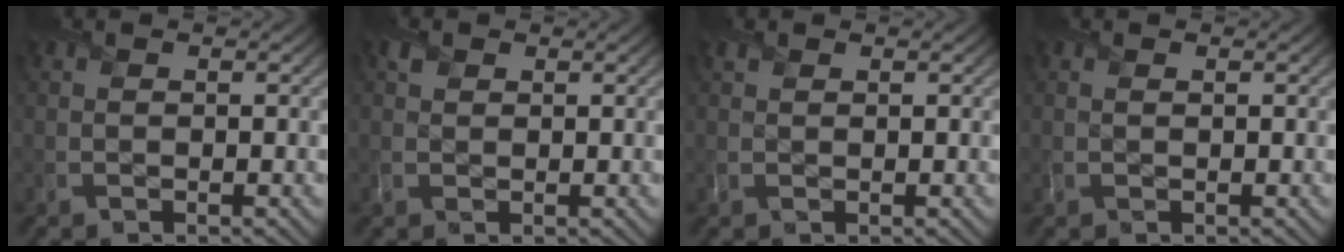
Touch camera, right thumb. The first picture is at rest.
{"total": 1.1, "force": [0.6, 0.9, 0.1], "torque": [-0.001, -0.001, 0.012]}
{"total": 0.5, "force": [0.4, 0.3, 0.0], "torque": [-0.005, -0.001, 0.010]}
{"total": 0.0}